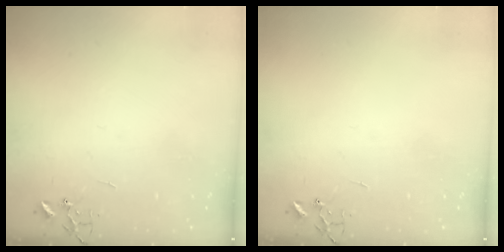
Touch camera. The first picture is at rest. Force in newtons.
{"total": 0.0}